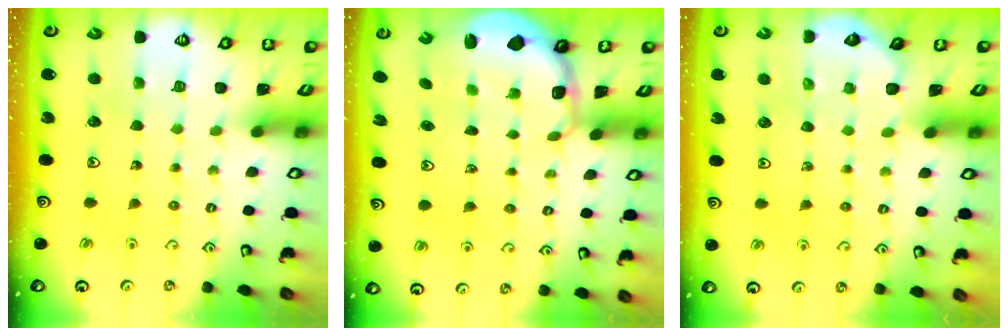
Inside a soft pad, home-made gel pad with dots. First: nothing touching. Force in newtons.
{"total": 2.1, "press": 1.3, "slide": 1.6}
{"total": 3.2, "press": 3.2, "slide": 0.3}